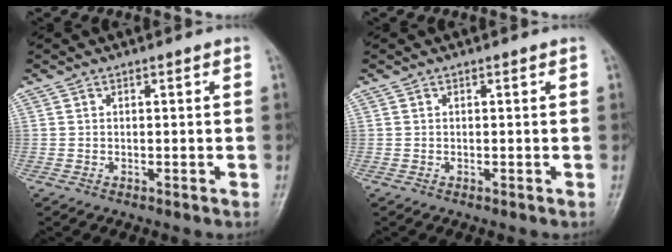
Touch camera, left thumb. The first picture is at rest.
{"total": 0.0}